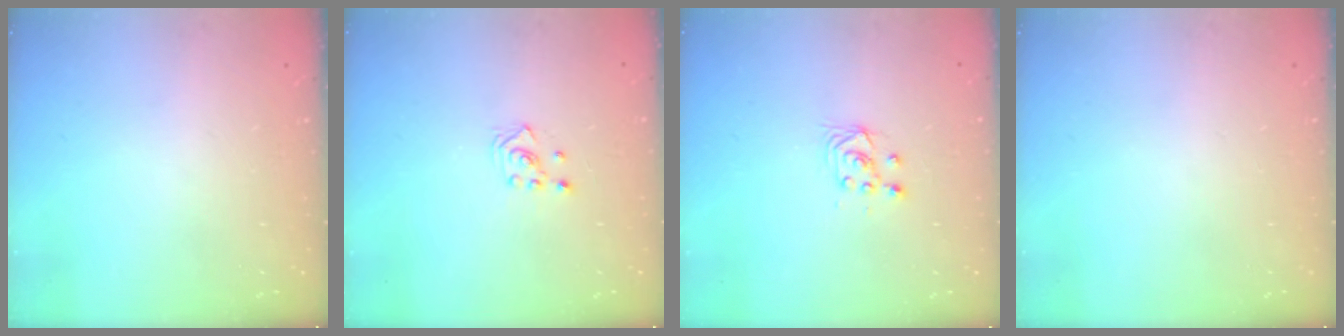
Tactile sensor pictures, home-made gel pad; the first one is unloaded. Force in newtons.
{"total": 2.5, "press": 2.3, "slide": 1.0}
{"total": 2.9, "press": 2.7, "slide": 1.0}
{"total": 0.0}